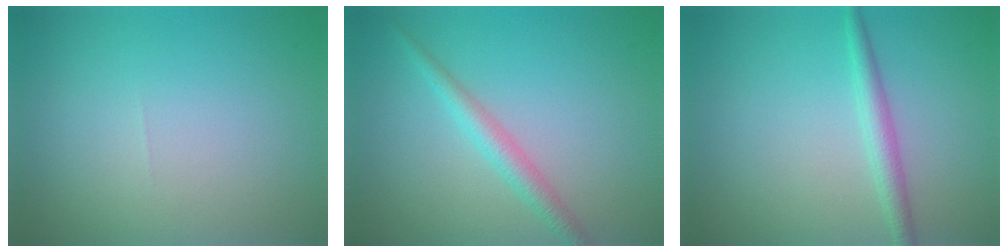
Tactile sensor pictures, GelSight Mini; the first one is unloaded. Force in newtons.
{"total": 2.3, "press": 2.3, "slide": 0.1}
{"total": 2.0, "press": 2.0, "slide": 0.1}